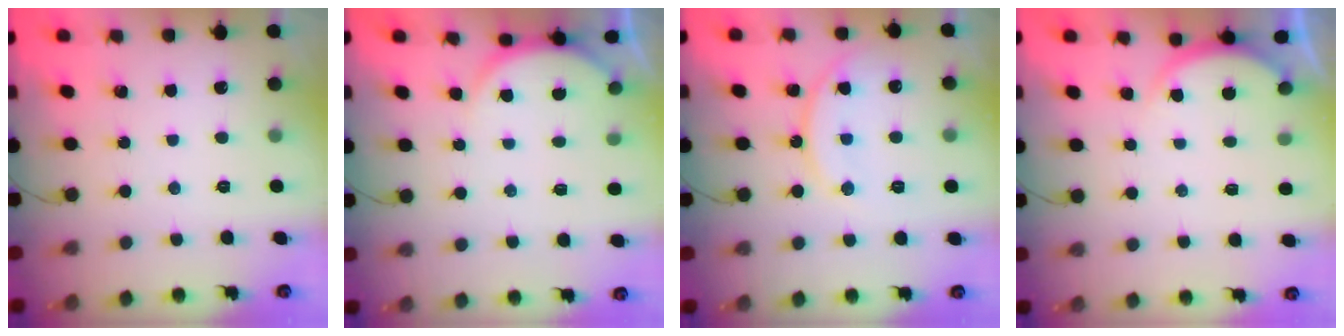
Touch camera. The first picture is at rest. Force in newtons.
{"total": 3.9, "press": 3.9, "slide": 0.5}
{"total": 13.5, "press": 13.4, "slide": 1.1}
{"total": 3.0, "press": 2.9, "slide": 0.5}